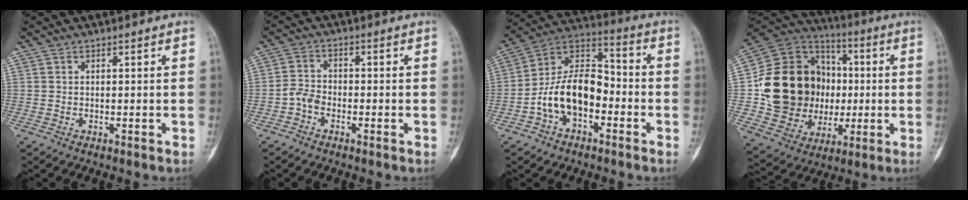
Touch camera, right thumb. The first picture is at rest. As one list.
[{"total": 3.3, "force": [-1.7, 2.3, 1.7], "torque": [-0.027, 0.013, -0.039]}, {"total": 14.6, "force": [-4.2, 9.1, 10.6], "torque": [-0.171, 0.056, -0.084]}, {"total": 25.0, "force": [0.1, 20.5, 14.4], "torque": [-0.214, 0.033, 0.023]}]